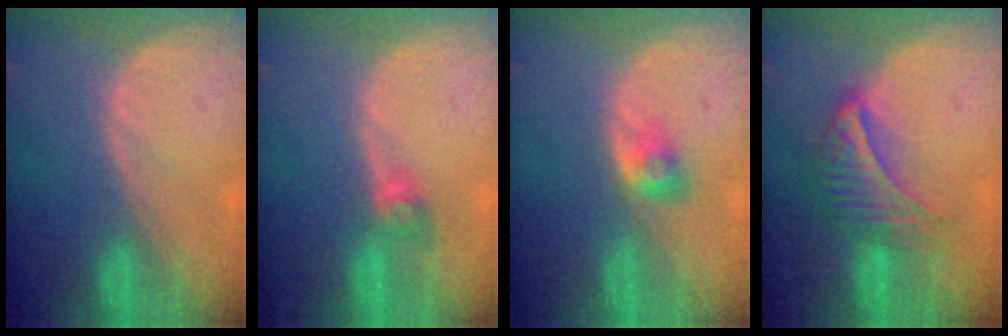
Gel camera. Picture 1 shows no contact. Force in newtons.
{"total": 2.6, "press": 2.4, "slide": 1.0}
{"total": 2.9, "press": 2.5, "slide": 1.4}
{"total": 7.4, "press": 6.5, "slide": 3.6}